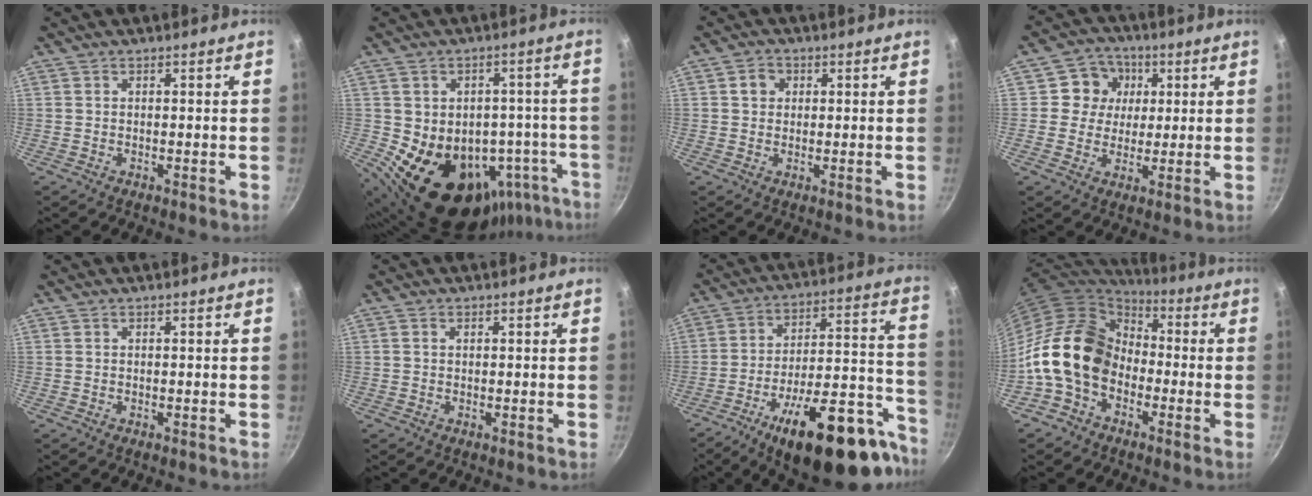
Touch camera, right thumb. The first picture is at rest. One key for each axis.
{"total": 21.9, "fx": -8.5, "fy": 15.7, "fz": 12.7, "tx": -0.129, "ty": 0.025, "tz": -0.092}
{"total": 3.2, "fx": 0.8, "fy": 2.8, "fz": 1.3, "tx": -0.004, "ty": 0.006, "tz": 0.010}
{"total": 7.9, "fx": 1.9, "fy": 7.4, "fz": 2.1, "tx": 0.007, "ty": 0.003, "tz": 0.016}
{"total": 0.0}
{"total": 0.8, "fx": 0.2, "fy": 0.6, "fz": 0.5, "tx": -0.007, "ty": 0.004, "tz": 0.004}
{"total": 28.7, "fx": -17.2, "fy": 10.8, "fz": 20.3, "tx": -0.244, "ty": 0.097, "tz": -0.246}
{"total": 16.5, "fx": -3.6, "fy": 12.4, "fz": 10.2, "tx": -0.156, "ty": 0.053, "tz": -0.091}